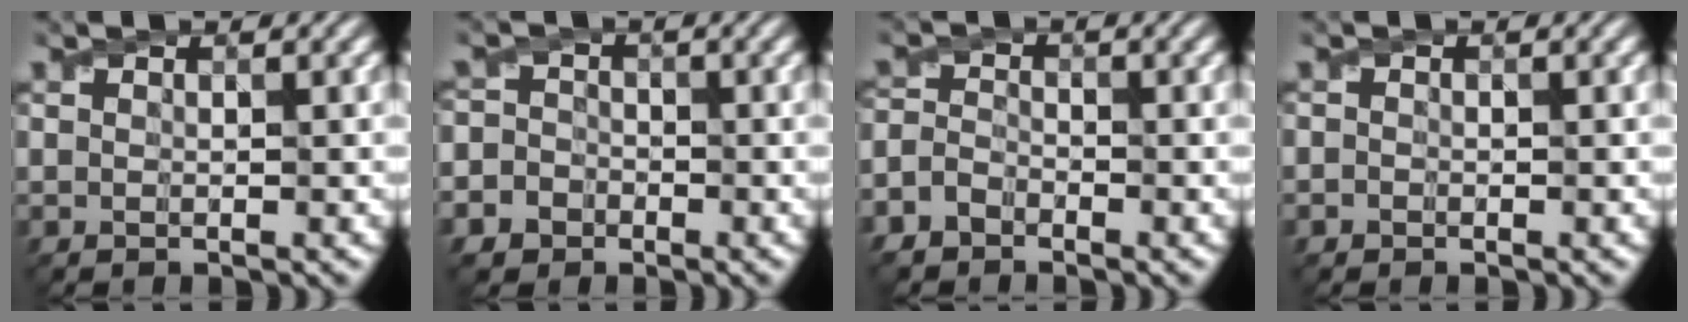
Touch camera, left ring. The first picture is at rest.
{"total": 5.5, "force": [-2.8, 4.7, 0.8], "torque": [-0.003, -0.005, -0.068]}
{"total": 2.6, "force": [-1.9, 1.5, 0.9], "torque": [-0.021, -0.001, -0.050]}
{"total": 0.6, "force": [-0.3, 0.5, 0.0], "torque": [0.003, -0.003, -0.007]}